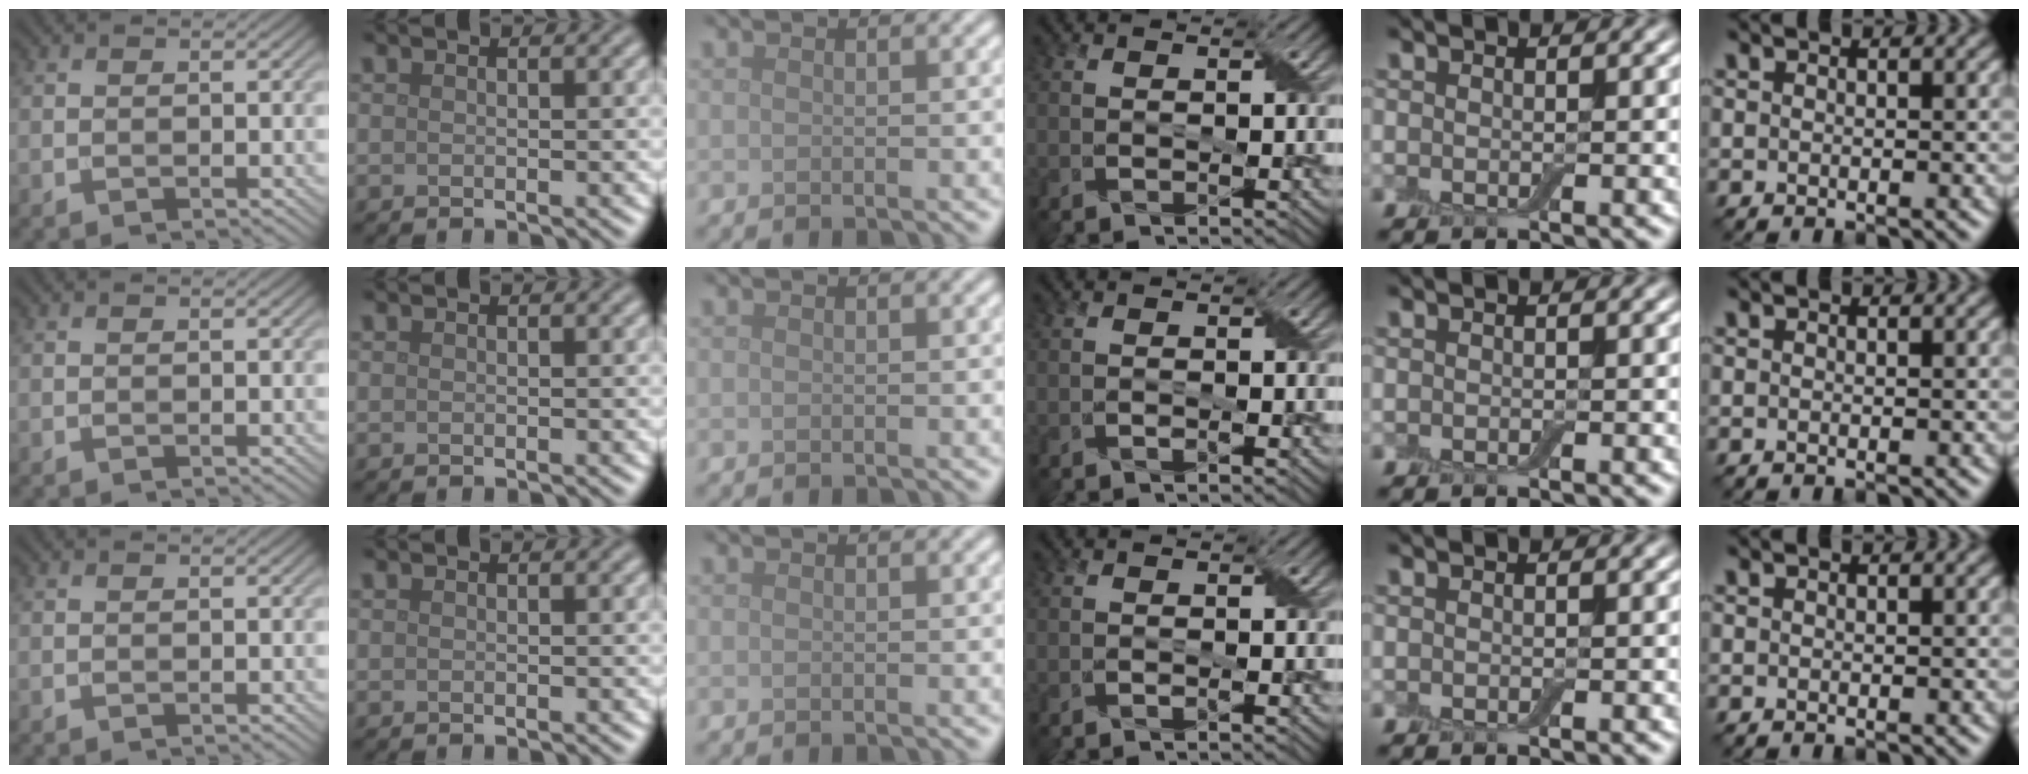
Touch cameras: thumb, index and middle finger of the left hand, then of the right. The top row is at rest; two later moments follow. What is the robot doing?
{"motion": "fold", "object": "cloth"}